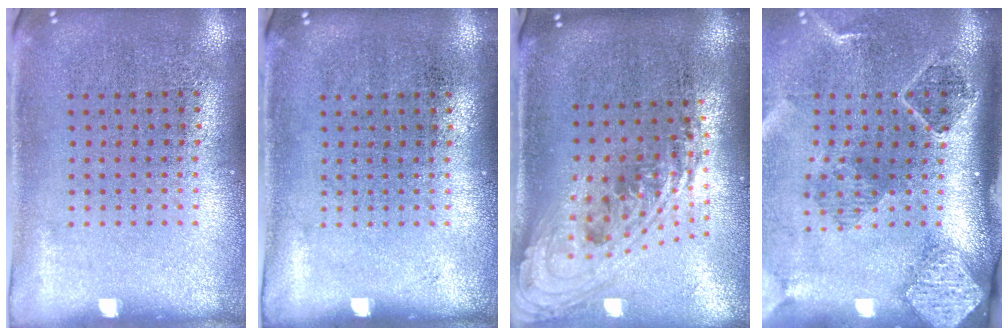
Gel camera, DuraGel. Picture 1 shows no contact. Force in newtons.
{"total": 0.0}
{"total": 2.4, "press": 1.7, "slide": 1.7}
{"total": 2.8, "press": 2.0, "slide": 1.9}